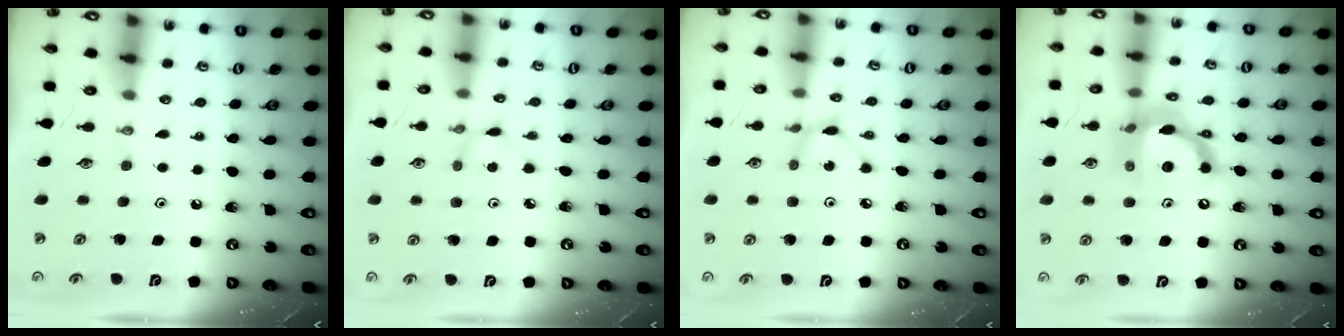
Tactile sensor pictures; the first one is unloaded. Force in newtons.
{"total": 1.9, "press": 1.9, "slide": 0.2}
{"total": 2.8, "press": 2.8, "slide": 0.2}
{"total": 13.4, "press": 13.4, "slide": 0.9}